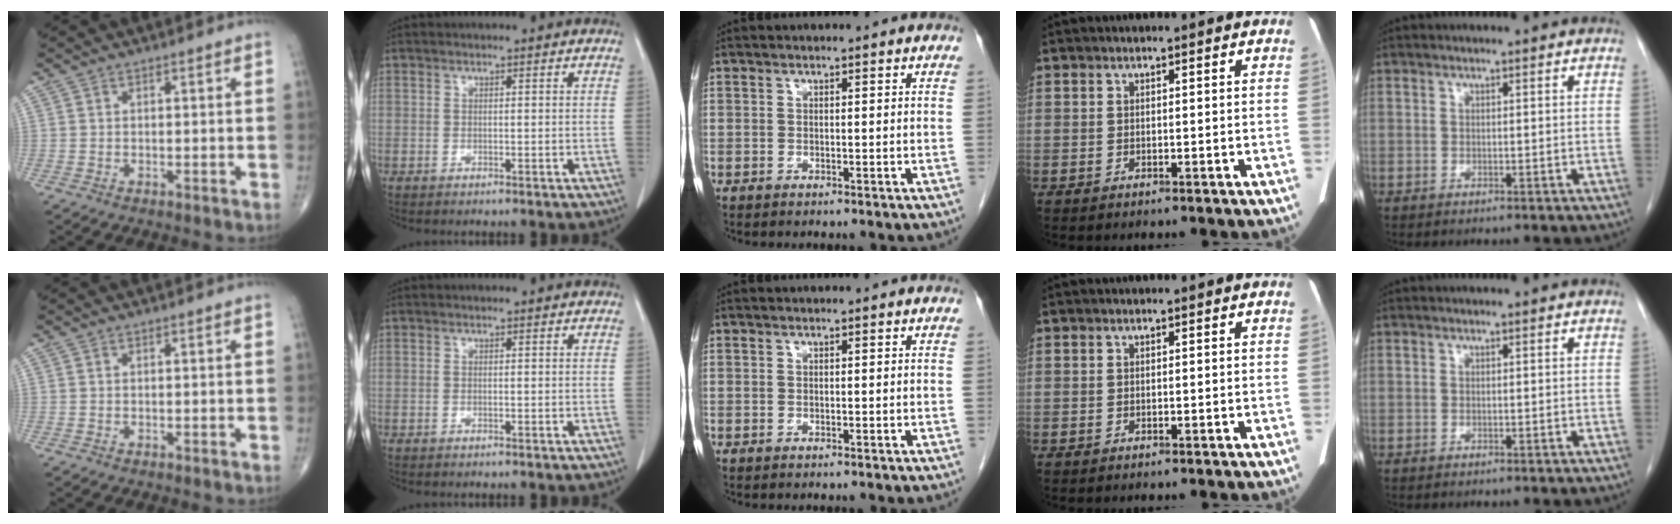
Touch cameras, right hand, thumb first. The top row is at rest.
{}